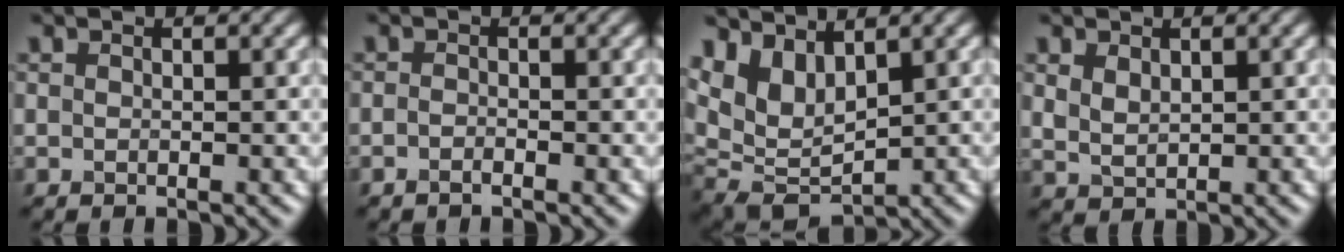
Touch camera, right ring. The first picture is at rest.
{"total": 0.8, "force": [-0.5, 0.2, 0.6], "torque": [-0.012, -0.001, -0.010]}
{"total": 5.6, "force": [2.2, 3.3, 4.0], "torque": [-0.085, -0.011, 0.046]}
{"total": 1.9, "force": [1.0, 1.2, 1.2], "torque": [-0.030, -0.004, 0.025]}